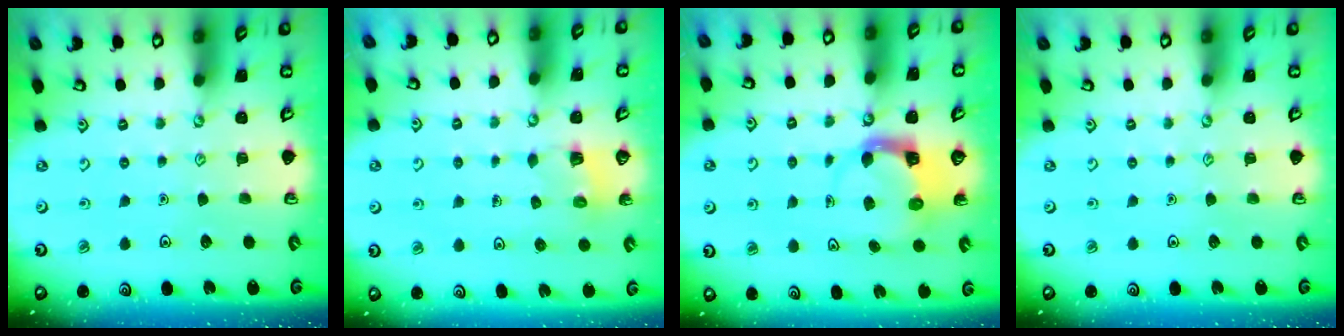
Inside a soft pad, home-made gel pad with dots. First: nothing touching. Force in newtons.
{"total": 2.6, "press": 2.6, "slide": 0.3}
{"total": 3.9, "press": 3.8, "slide": 0.5}
{"total": 0.0}